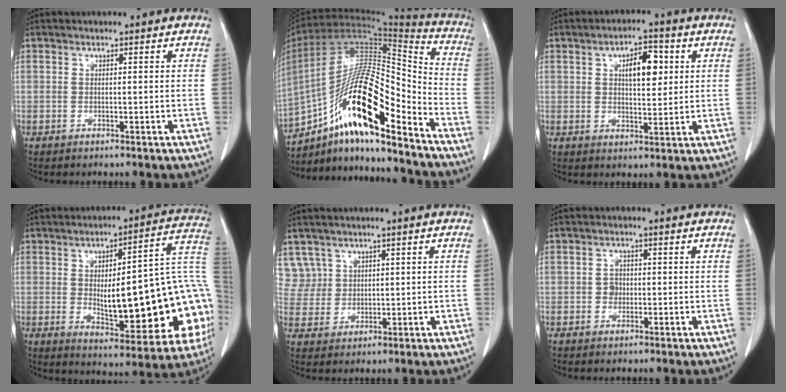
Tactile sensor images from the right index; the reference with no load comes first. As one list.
[{"total": 22.3, "force": [-13.2, 4.5, 17.4], "torque": [-0.326, 0.004, -0.229]}, {"total": 6.8, "force": [2.0, 2.7, 5.9], "torque": [-0.093, 0.008, 0.034]}, {"total": 24.9, "force": [-2.9, 6.4, 23.9], "torque": [-0.237, 0.030, -0.018]}, {"total": 4.9, "force": [2.7, 4.0, -0.5], "torque": [0.023, 0.012, 0.059]}, {"total": 1.6, "force": [-0.2, 1.4, 0.6], "torque": [-0.003, 0.008, -0.002]}]